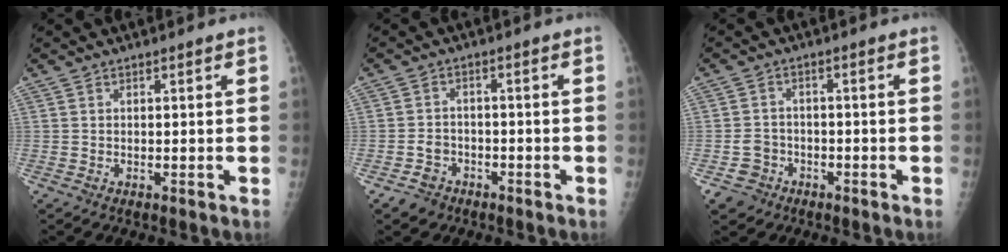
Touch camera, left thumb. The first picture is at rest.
{"total": 4.2, "force": [-2.6, 3.2, 0.6], "torque": [0.001, 0.019, -0.044]}
{"total": 4.5, "force": [-2.3, 3.9, 0.4], "torque": [0.011, 0.017, -0.039]}